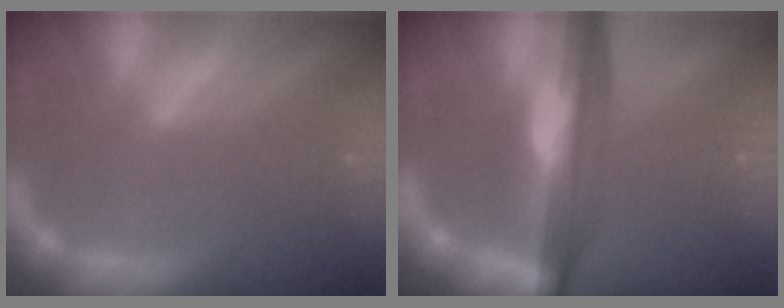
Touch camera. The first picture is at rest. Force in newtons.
{"total": 9.6}